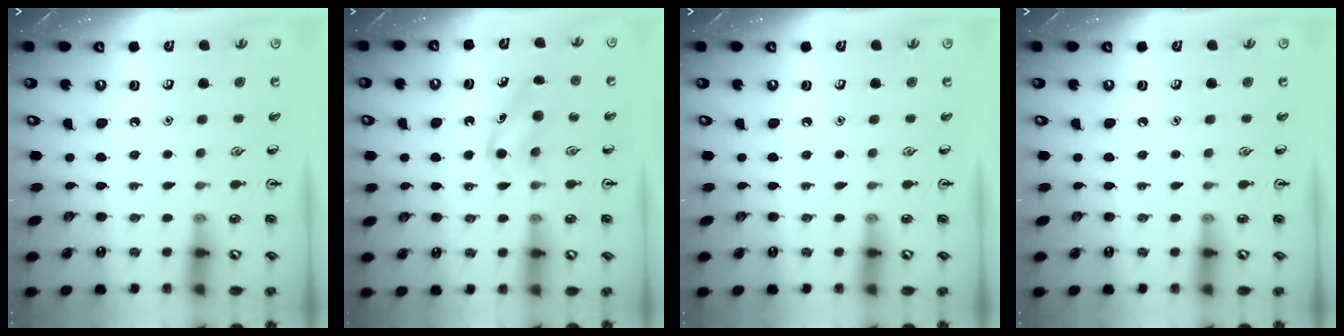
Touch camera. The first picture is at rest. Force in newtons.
{"total": 5.6, "press": 5.3, "slide": 1.7}
{"total": 0.0}
{"total": 0.0}